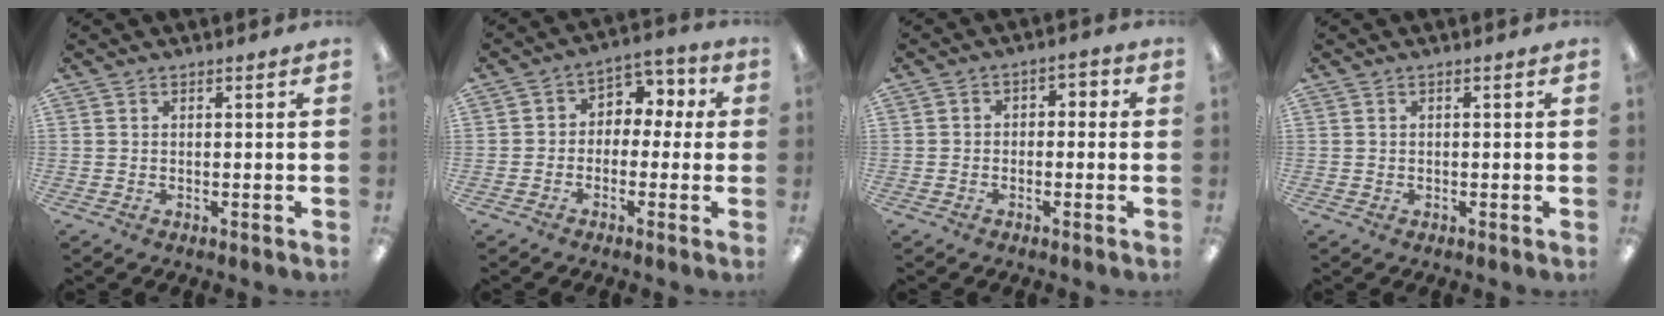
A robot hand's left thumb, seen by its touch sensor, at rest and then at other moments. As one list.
[{"total": 5.7, "force": [-0.6, 5.1, 2.5], "torque": [-0.036, 0.018, -0.013]}, {"total": 3.4, "force": [-2.5, 1.9, 1.2], "torque": [-0.014, 0.019, -0.047]}, {"total": 0.0}]